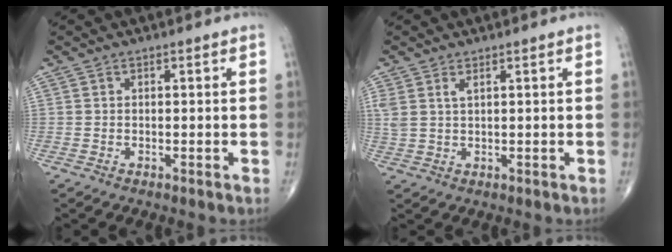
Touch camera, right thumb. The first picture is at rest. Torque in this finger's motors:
{"motor_torque": [0.02, 0.02, 0.47, 0.25, 0.01]}